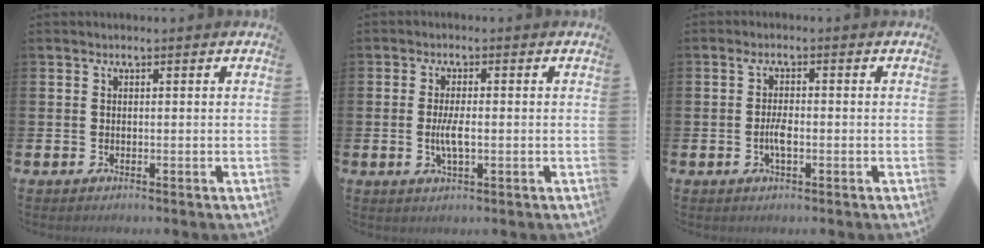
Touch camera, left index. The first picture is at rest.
{"total": 3.3, "force": [-0.4, 1.1, 3.1], "torque": [-0.054, -0.002, -0.007]}
{"total": 2.8, "force": [-0.4, 0.9, 2.6], "torque": [-0.038, -0.002, -0.010]}